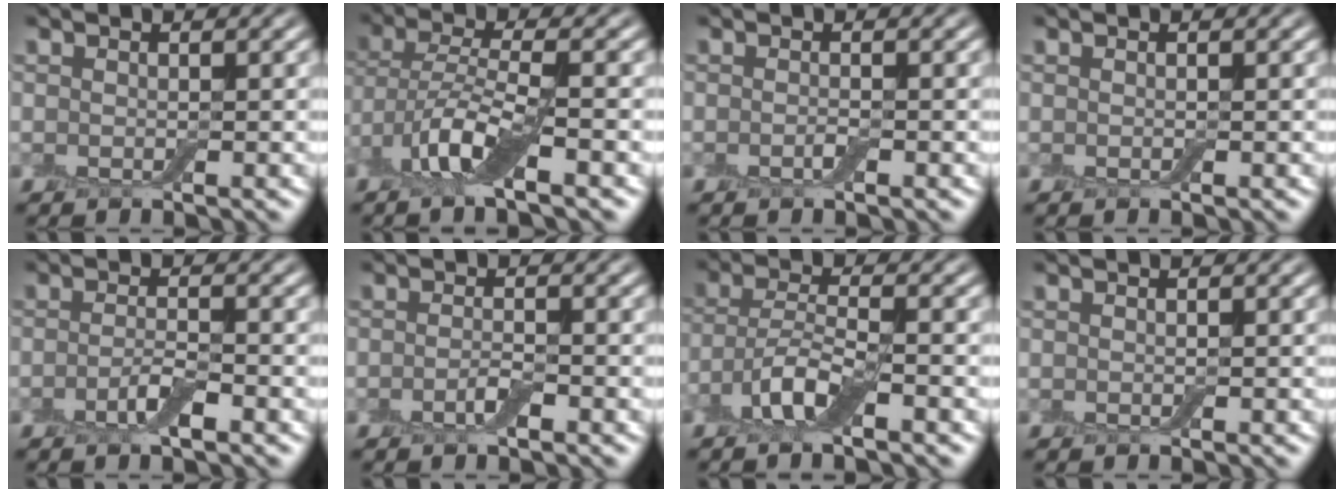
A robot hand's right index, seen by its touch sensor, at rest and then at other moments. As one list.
[{"total": 5.1, "force": [-2.2, 1.6, 4.3], "torque": [-0.097, 0.000, -0.050]}, {"total": 0.7, "force": [-0.4, 0.1, 0.6], "torque": [-0.014, 0.000, -0.008]}, {"total": 0.0}, {"total": 2.2, "force": [-1.1, 0.5, 1.9], "torque": [-0.036, 0.004, -0.025]}, {"total": 1.5, "force": [-0.7, 0.3, 1.2], "torque": [-0.026, 0.000, -0.017]}, {"total": 4.1, "force": [-2.4, 1.0, 3.2], "torque": [-0.066, 0.004, -0.055]}, {"total": 0.0}]